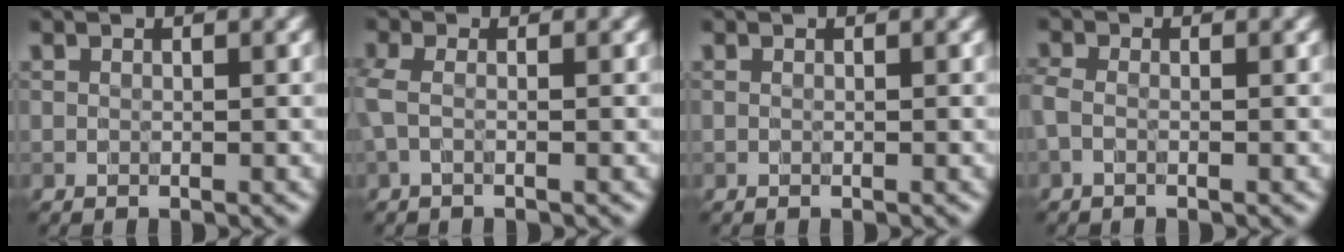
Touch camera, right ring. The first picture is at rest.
{"total": 1.9, "force": [-0.2, 0.6, 1.8], "torque": [-0.044, -0.002, -0.011]}
{"total": 0.0}
{"total": 1.5, "force": [-0.6, 0.8, 1.2], "torque": [-0.030, -0.002, -0.017]}